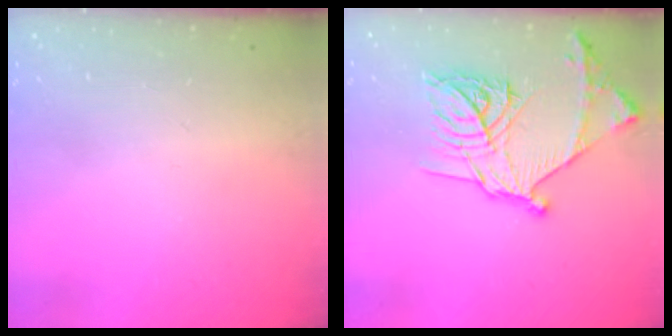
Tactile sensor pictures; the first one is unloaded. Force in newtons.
{"total": 21.1, "press": 21.0, "slide": 1.2}